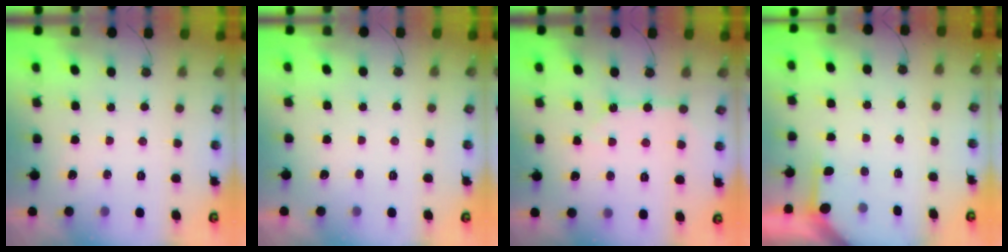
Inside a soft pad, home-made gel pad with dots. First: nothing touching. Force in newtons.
{"total": 0.0}
{"total": 3.6, "press": 3.6, "slide": 0.3}
{"total": 1.9, "press": 1.9, "slide": 0.3}